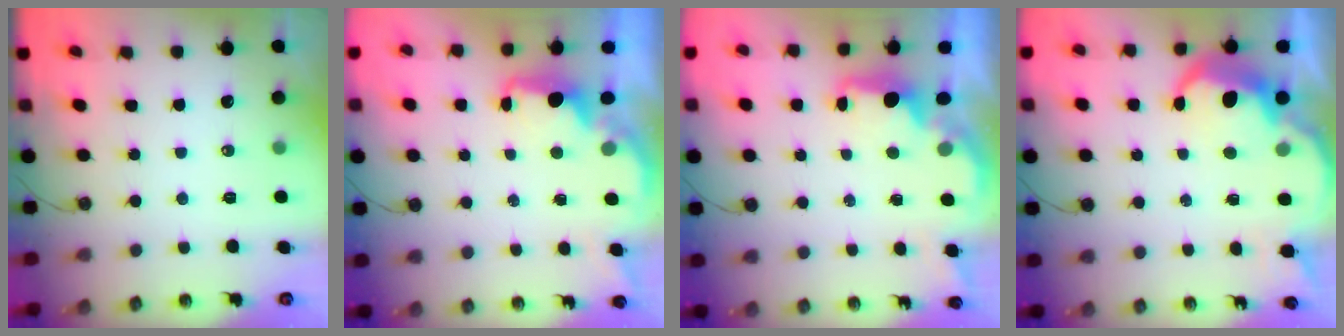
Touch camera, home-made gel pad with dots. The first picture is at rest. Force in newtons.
{"total": 2.0, "press": 1.9, "slide": 0.8}
{"total": 2.2, "press": 2.1, "slide": 0.8}
{"total": 8.5, "press": 8.5, "slide": 0.5}